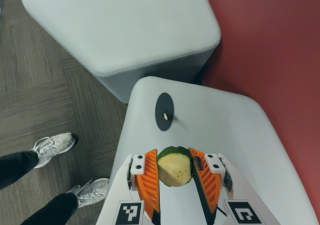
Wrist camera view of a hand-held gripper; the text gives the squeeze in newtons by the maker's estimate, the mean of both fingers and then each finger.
{"total": 11.9, "left": 12.4, "right": 11.4}